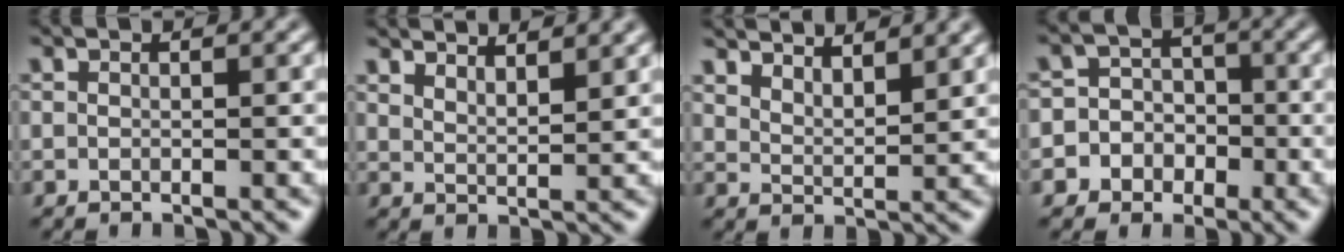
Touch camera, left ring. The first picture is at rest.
{"total": 5.1, "force": [4.5, 1.2, 2.1], "torque": [-0.017, 0.014, 0.049]}
{"total": 6.3, "force": [5.6, 1.6, 2.4], "torque": [-0.033, 0.014, 0.069]}
{"total": 6.2, "force": [-2.4, 5.7, 0.6], "torque": [0.002, 0.010, -0.063]}